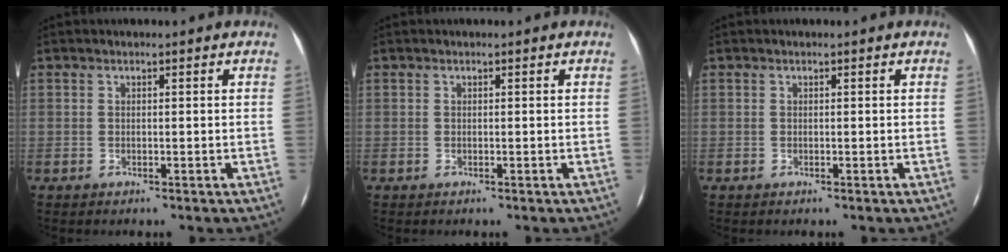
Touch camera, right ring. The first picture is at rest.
{"total": 0.0}
{"total": 0.0}